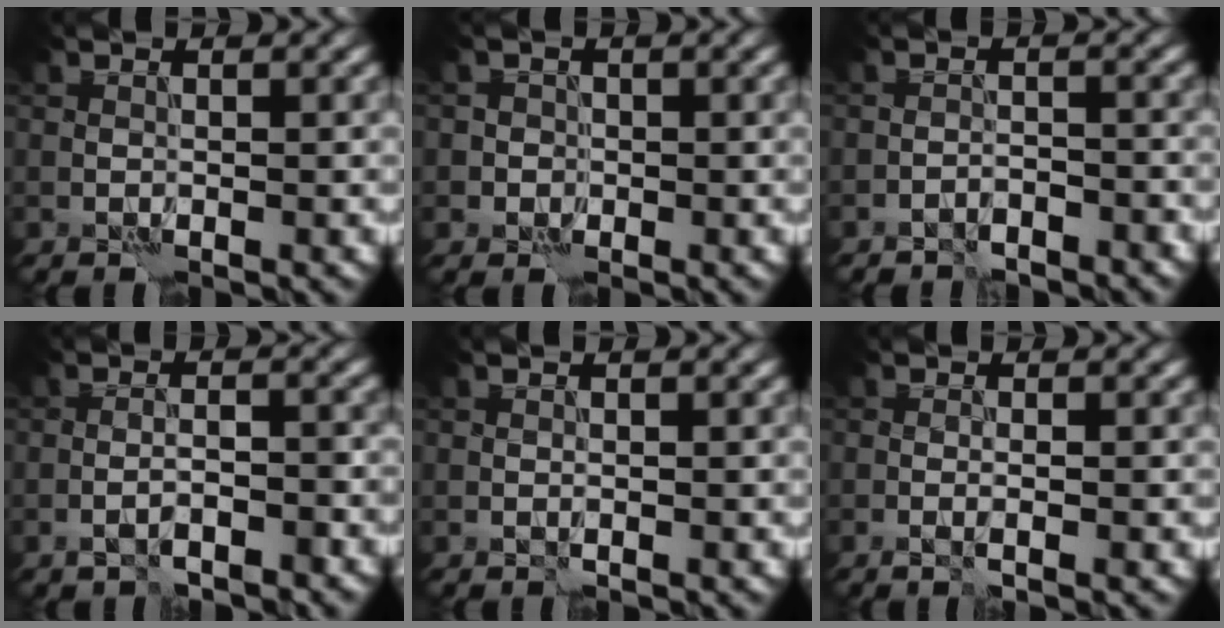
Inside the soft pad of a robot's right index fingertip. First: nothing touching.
{"total": 1.9, "force": [-0.5, 1.8, 0.0], "torque": [0.023, 0.008, -0.022]}
{"total": 2.2, "force": [-2.1, 0.5, 0.5], "torque": [-0.001, 0.005, -0.037]}
{"total": 2.6, "force": [-1.8, 0.5, 1.8], "torque": [-0.031, 0.003, -0.032]}
{"total": 0.0}
{"total": 1.1, "force": [-0.3, 0.0, 1.0], "torque": [-0.015, 0.000, -0.006]}